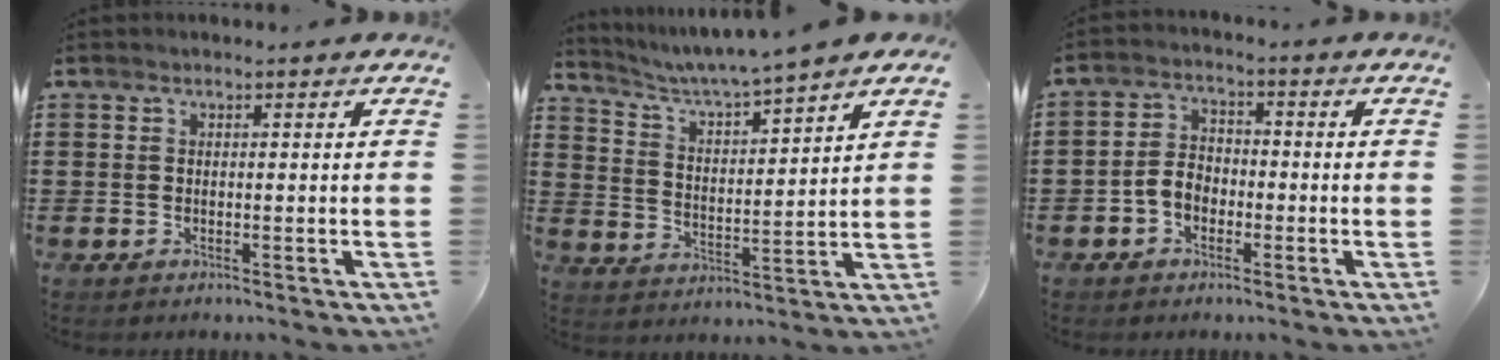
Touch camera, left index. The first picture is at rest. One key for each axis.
{"total": 4.2, "fx": 3.8, "fy": -1.0, "fz": 1.4, "tx": -0.047, "ty": -0.036, "tz": 0.056}
{"total": 3.9, "fx": -1.8, "fy": 2.7, "fz": 2.1, "tx": -0.056, "ty": 0.005, "tz": -0.041}